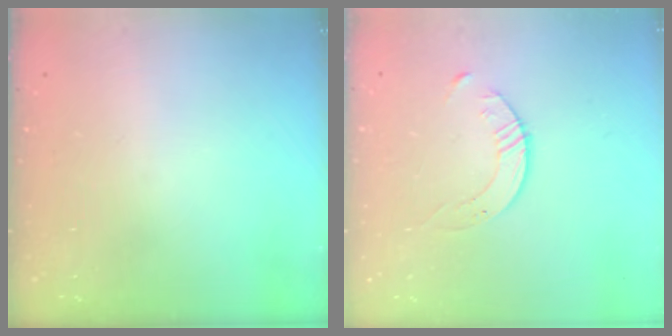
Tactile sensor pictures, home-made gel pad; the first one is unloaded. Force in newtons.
{"total": 3.6, "press": 3.5, "slide": 0.4}